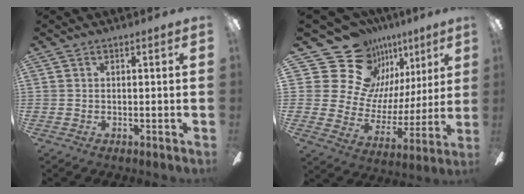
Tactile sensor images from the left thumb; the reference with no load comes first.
{"total": 21.0, "force": [13.7, 14.2, 7.0], "torque": [-0.130, -0.104, 0.280]}